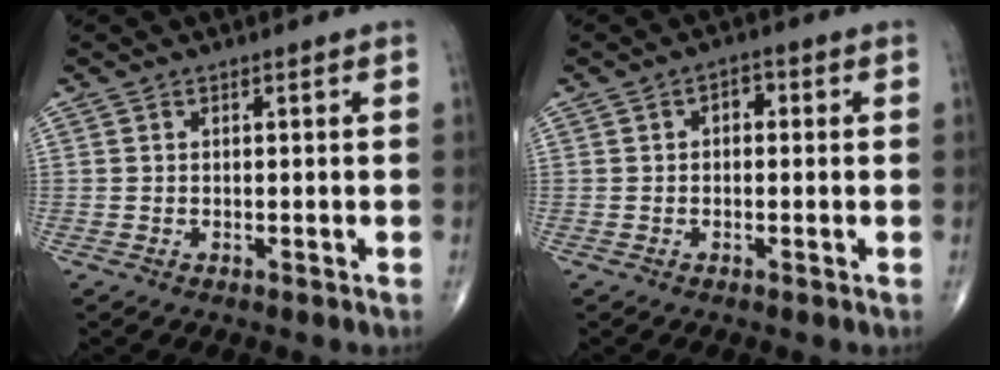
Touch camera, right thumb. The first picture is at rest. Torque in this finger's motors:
{"motor_torque": [-0.07, -0.05, -0.05, -0.11, -0.01]}